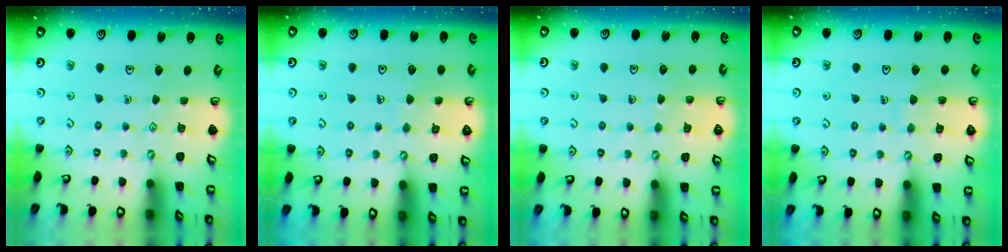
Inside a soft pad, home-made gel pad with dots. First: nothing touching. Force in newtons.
{"total": 5.4, "press": 5.4, "slide": 0.5}
{"total": 5.2, "press": 5.2, "slide": 0.4}
{"total": 5.6, "press": 5.5, "slide": 0.5}